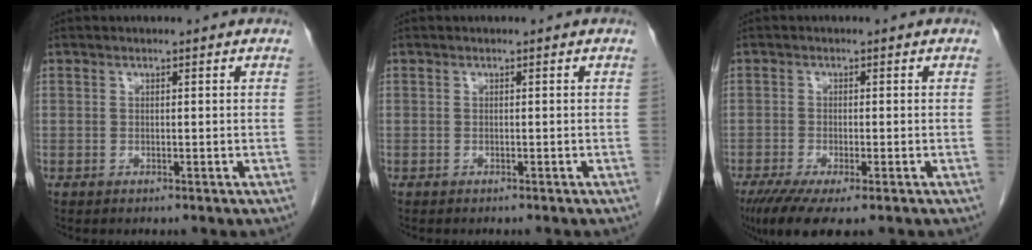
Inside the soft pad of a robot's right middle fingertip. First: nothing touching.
{"total": 1.1, "force": [-1.0, 0.1, 0.5], "torque": [-0.004, 0.000, -0.013]}
{"total": 7.6, "force": [-5.1, 1.5, 5.5], "torque": [-0.088, -0.019, -0.084]}